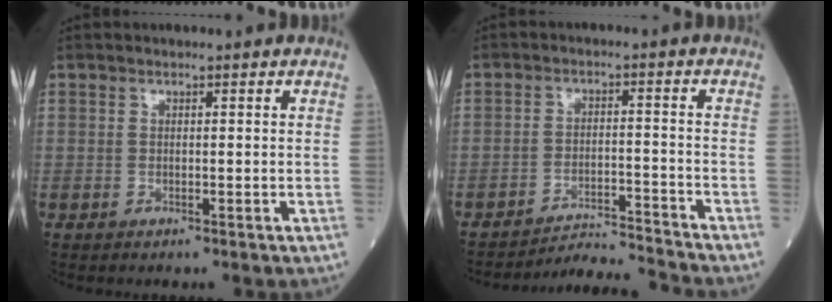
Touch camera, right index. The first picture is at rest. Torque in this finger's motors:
{"motor_torque": [0.13, -0.37, 0.01, 0.00]}